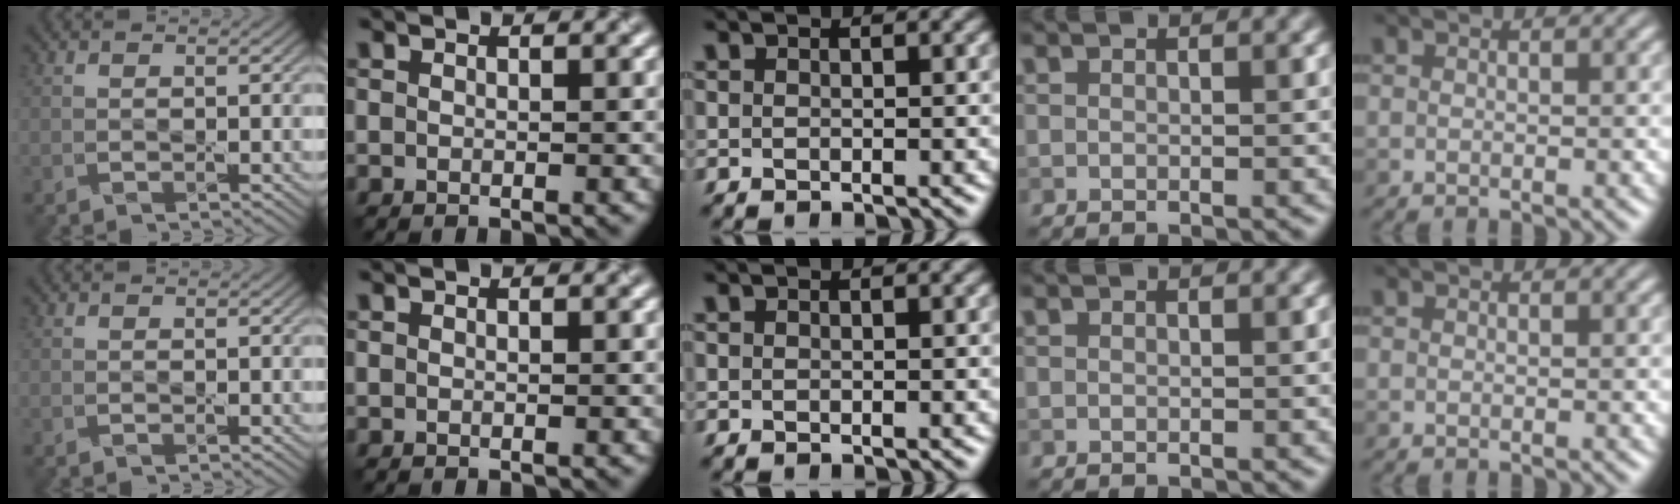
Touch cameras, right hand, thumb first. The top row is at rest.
{}